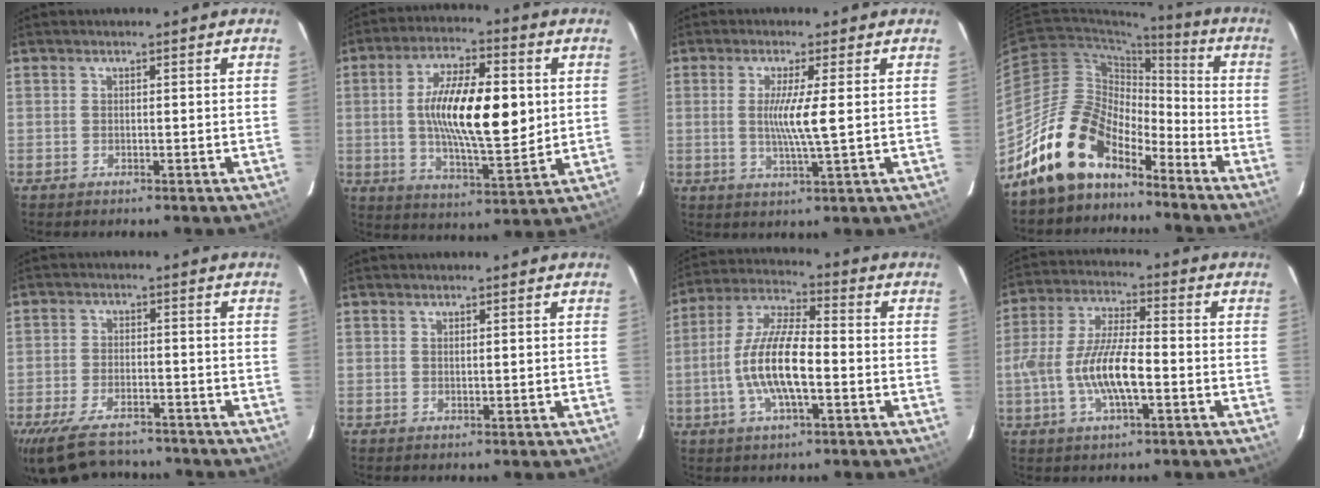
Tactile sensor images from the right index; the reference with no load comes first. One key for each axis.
{"total": 16.8, "fx": 1.5, "fy": 5.6, "fz": 15.7, "tx": -0.277, "ty": 0.003, "tz": 0.025}
{"total": 5.7, "fx": 0.5, "fy": -0.6, "fz": 5.6, "tx": -0.105, "ty": -0.012, "tz": 0.005}
{"total": 15.0, "fx": -11.7, "fy": 7.2, "fz": 6.2, "tx": -0.120, "ty": 0.023, "tz": -0.211}
{"total": 14.4, "fx": -11.5, "fy": 5.8, "fz": 6.4, "tx": -0.158, "ty": -0.018, "tz": -0.188}
{"total": 0.8, "fx": 0.4, "fy": 0.2, "fz": 0.6, "tx": -0.011, "ty": 0.002, "tz": 0.008}
{"total": 12.8, "fx": -2.7, "fy": 3.8, "fz": 11.9, "tx": -0.243, "ty": 0.003, "tz": -0.055}
{"total": 12.0, "fx": -3.0, "fy": 3.6, "fz": 11.0, "tx": -0.226, "ty": 0.001, "tz": -0.057}